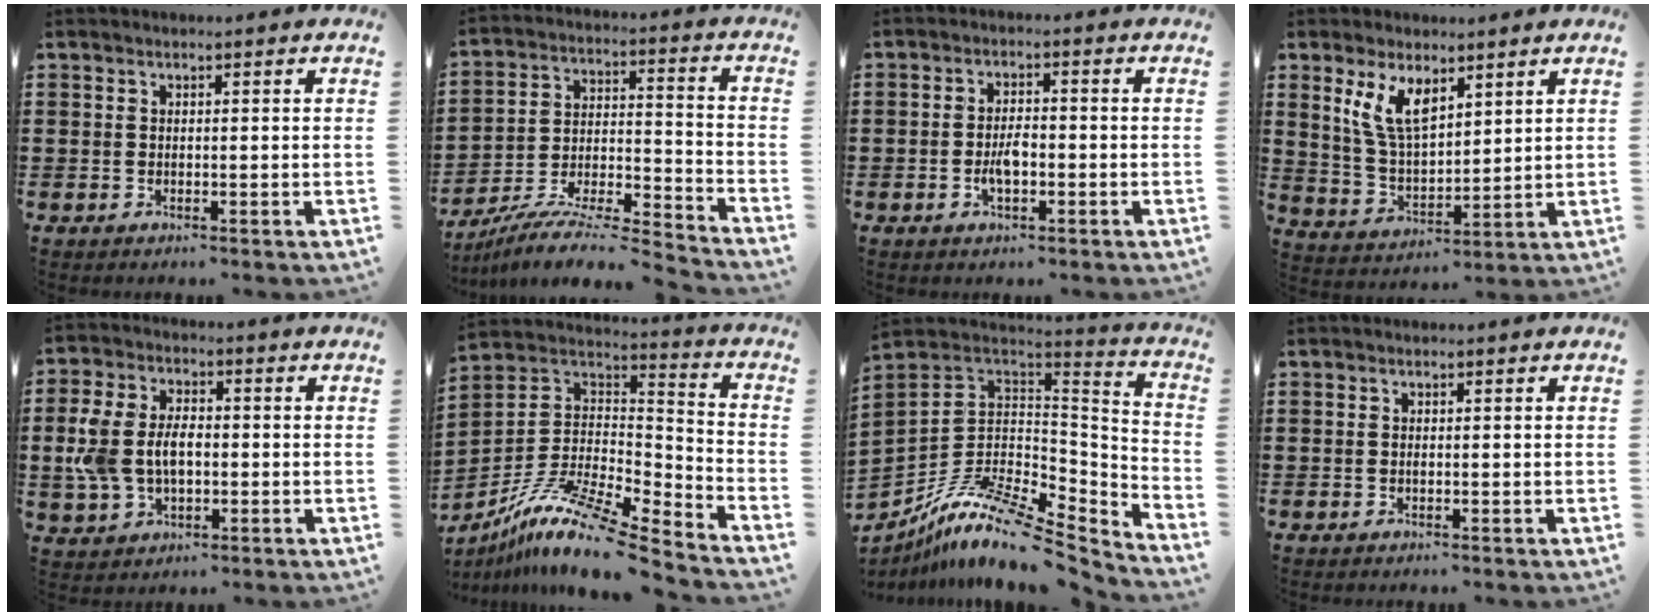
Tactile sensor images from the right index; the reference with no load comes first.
{"total": 7.4, "force": [-6.9, 0.1, 2.6], "torque": [-0.043, -0.004, -0.139]}
{"total": 3.5, "force": [-1.0, 1.5, 3.0], "torque": [-0.068, 0.001, -0.023]}
{"total": 8.1, "force": [4.6, 3.7, 5.6], "torque": [-0.130, -0.008, 0.082]}
{"total": 7.4, "force": [-0.4, 4.9, 5.6], "torque": [-0.141, 0.004, -0.015]}
{"total": 12.3, "force": [-9.2, 1.7, 8.1], "torque": [-0.154, 0.012, -0.179]}
{"total": 13.0, "force": [-8.2, 4.6, 9.0], "torque": [-0.178, 0.014, -0.153]}
{"total": 0.0}